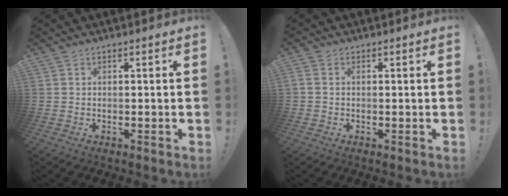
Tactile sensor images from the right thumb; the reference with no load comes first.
{"total": 1.0, "force": [0.0, 0.7, 0.7], "torque": [-0.012, 0.002, 0.000]}